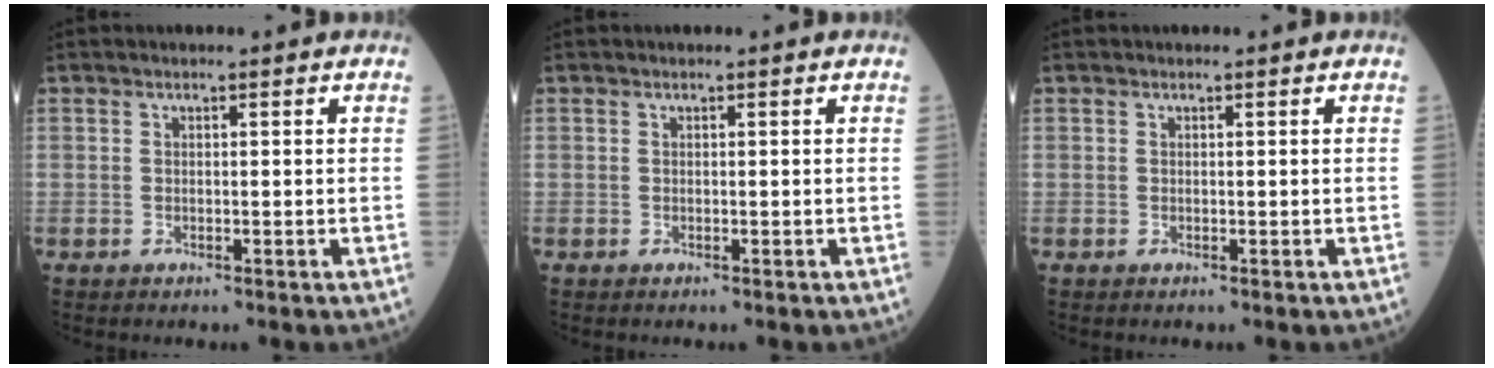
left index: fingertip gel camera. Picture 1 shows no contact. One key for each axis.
{"total": 0.0}
{"total": 0.0}